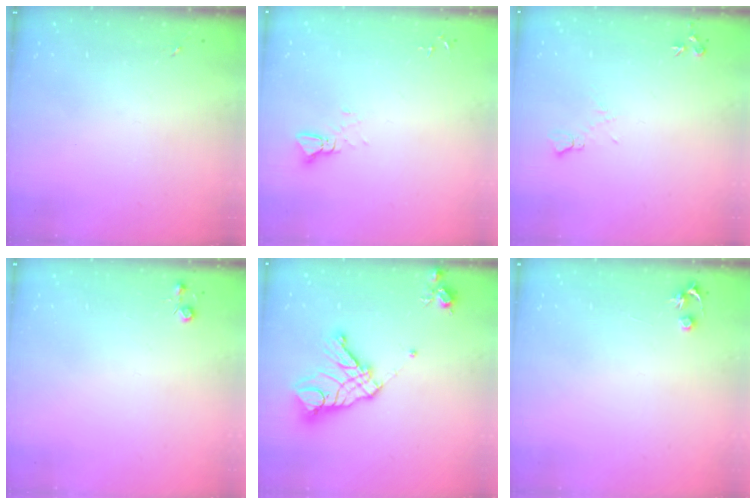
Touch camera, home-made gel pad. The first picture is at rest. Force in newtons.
{"total": 2.4, "press": 2.4, "slide": 0.1}
{"total": 7.6, "press": 7.6, "slide": 0.8}
{"total": 3.7, "press": 3.7, "slide": 0.5}
{"total": 17.6, "press": 17.5, "slide": 1.9}
{"total": 3.5, "press": 3.5, "slide": 0.3}